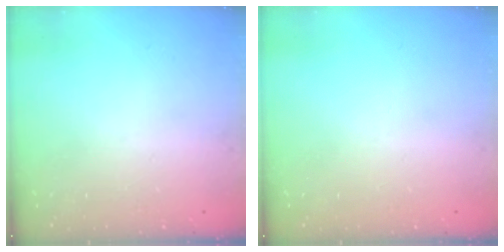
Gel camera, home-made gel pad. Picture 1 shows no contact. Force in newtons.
{"total": 0.0}